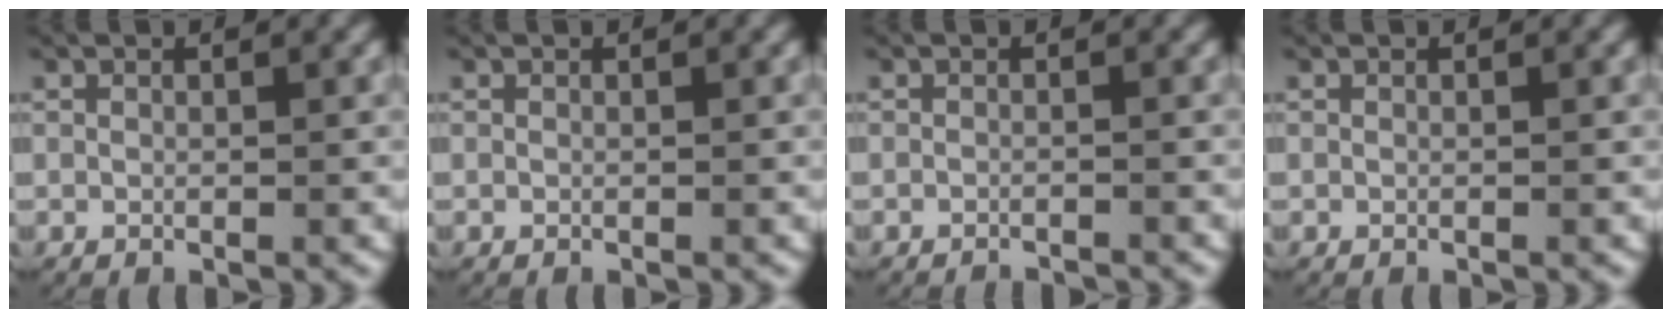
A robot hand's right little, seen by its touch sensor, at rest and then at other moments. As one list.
[{"total": 0.0}, {"total": 1.9, "force": [-1.9, 0.1, 0.1], "torque": [-0.005, -0.009, -0.026]}, {"total": 0.0}]